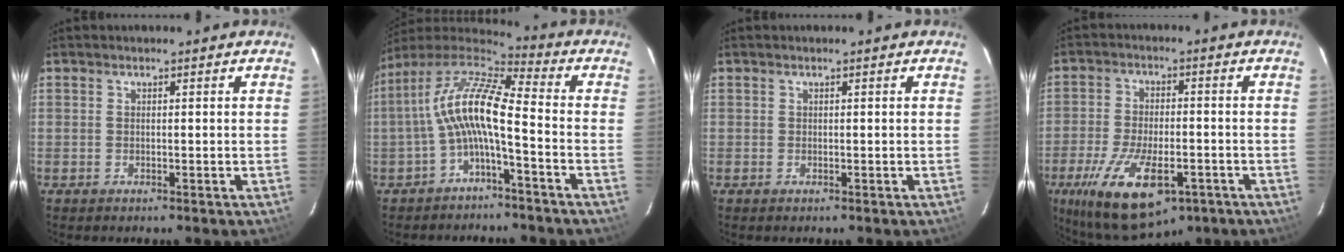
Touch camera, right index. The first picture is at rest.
{"total": 12.6, "force": [-2.5, 2.5, 12.0], "torque": [-0.238, 0.017, -0.051]}
{"total": 0.0}
{"total": 17.6, "force": [-8.9, 7.4, 13.2], "torque": [-0.262, -0.035, -0.136]}